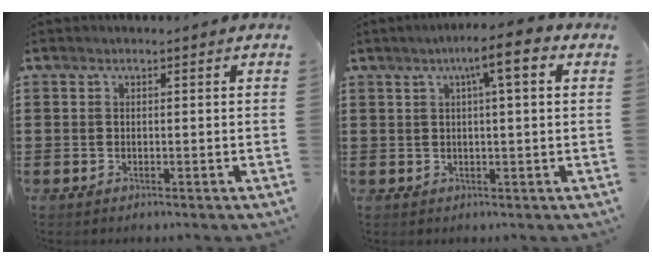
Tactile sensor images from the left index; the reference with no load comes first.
{"total": 3.8, "force": [1.5, 0.2, 3.5], "torque": [-0.063, 0.001, 0.020]}